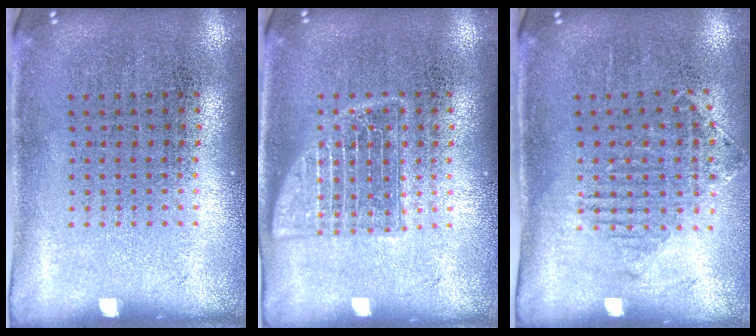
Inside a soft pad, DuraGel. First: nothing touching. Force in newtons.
{"total": 2.6, "press": 2.5, "slide": 0.4}
{"total": 1.2, "press": 1.1, "slide": 0.5}